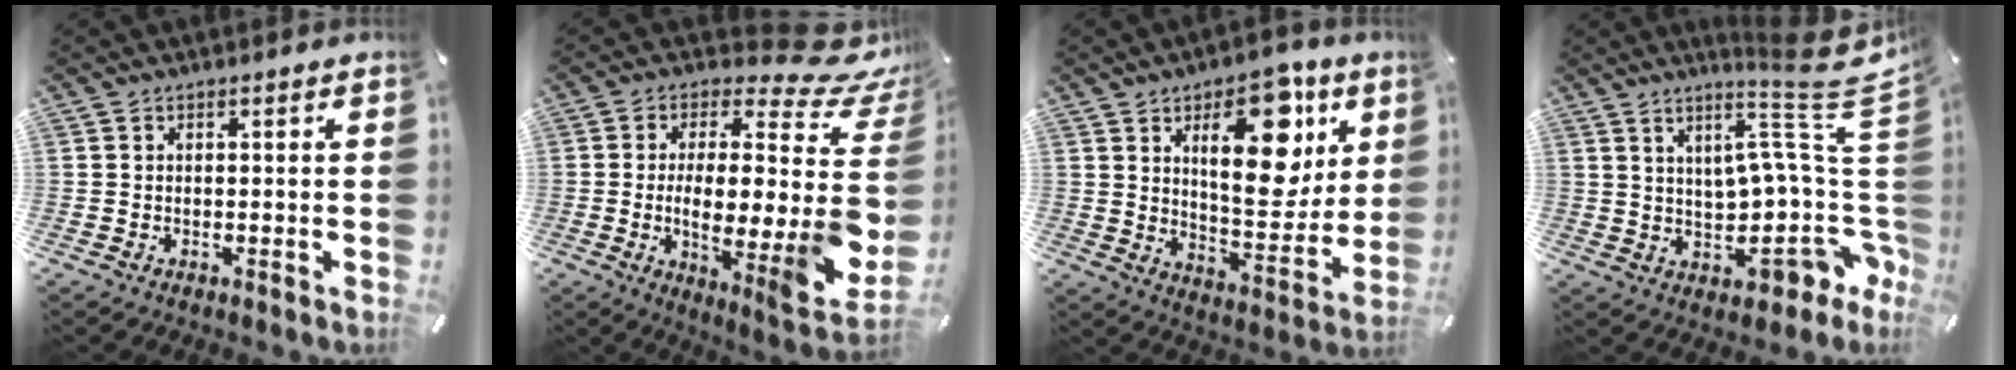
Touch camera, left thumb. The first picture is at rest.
{"total": 18.6, "force": [1.9, 7.1, 17.0], "torque": [-0.213, -0.082, 0.027]}
{"total": 19.7, "force": [8.8, 9.8, 14.6], "torque": [-0.189, -0.041, 0.141]}
{"total": 17.7, "force": [4.6, 7.0, 15.6], "torque": [-0.178, -0.078, 0.068]}